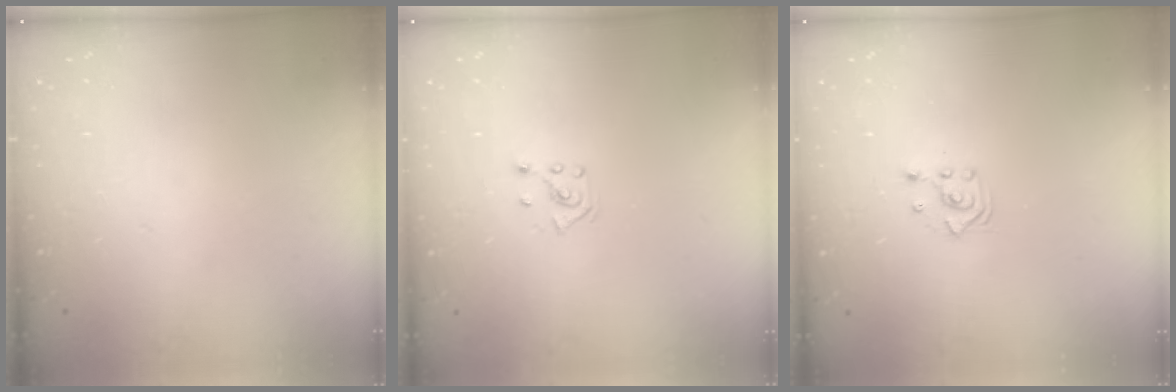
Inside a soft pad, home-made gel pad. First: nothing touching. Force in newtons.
{"total": 2.8, "press": 2.8, "slide": 0.2}
{"total": 2.5, "press": 2.5, "slide": 0.3}